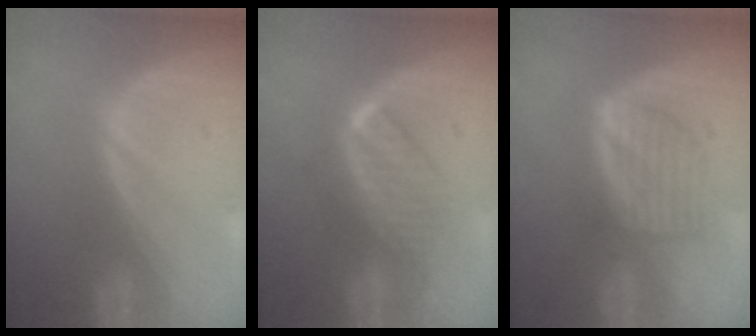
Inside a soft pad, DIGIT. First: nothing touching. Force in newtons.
{"total": 6.7, "press": 6.1, "slide": 2.8}
{"total": 5.5, "press": 5.5, "slide": 0.4}